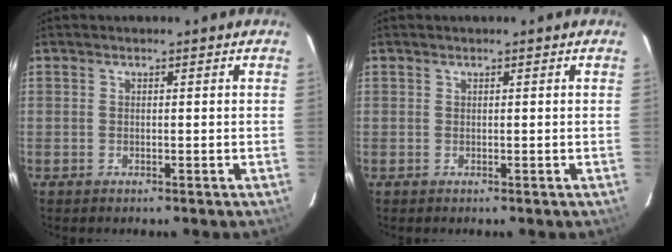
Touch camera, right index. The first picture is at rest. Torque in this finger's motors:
{"motor_torque": [0.10, 0.01, 0.02, 0.00]}